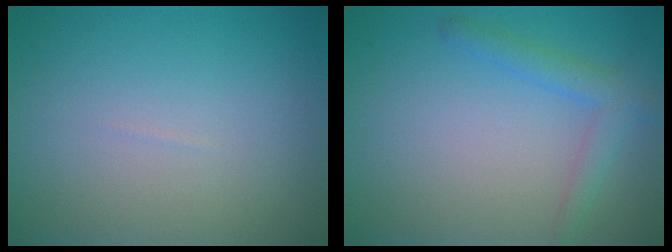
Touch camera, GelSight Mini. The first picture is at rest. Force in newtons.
{"total": 2.4, "press": 2.4, "slide": 0.1}